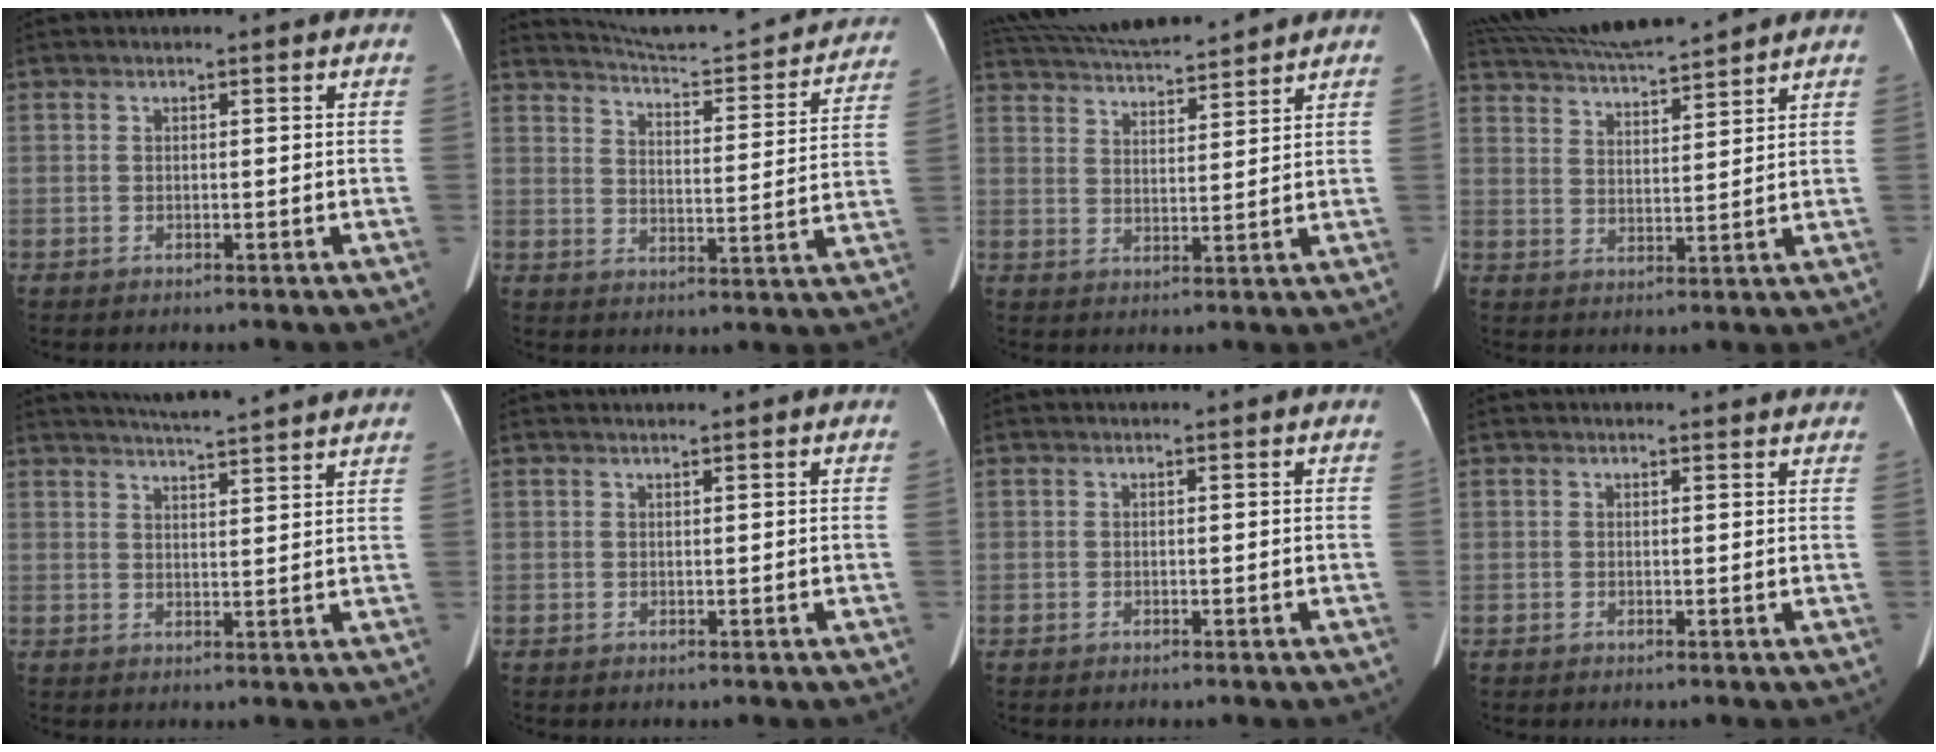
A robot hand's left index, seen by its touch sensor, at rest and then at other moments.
{"total": 21.6, "force": [20.3, 2.5, 6.8], "torque": [-0.092, -0.040, 0.255]}
{"total": 14.4, "force": [13.2, 1.8, 5.3], "torque": [-0.108, 0.029, 0.218]}
{"total": 13.5, "force": [12.4, 0.8, 5.3], "torque": [-0.112, 0.019, 0.210]}
{"total": 14.2, "force": [13.0, 0.0, 5.6], "torque": [-0.095, 0.010, 0.167]}
{"total": 0.8, "force": [0.7, -0.2, 0.3], "torque": [-0.010, 0.009, 0.019]}
{"total": 0.0}
{"total": 3.1, "force": [3.0, 0.6, 0.4], "torque": [-0.011, -0.003, 0.019]}